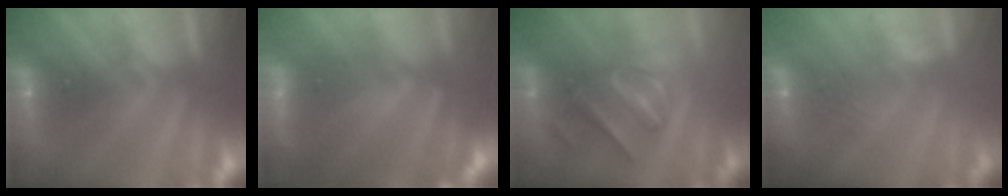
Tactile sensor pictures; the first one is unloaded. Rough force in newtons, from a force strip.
{"total": 6.9}
{"total": 3.0}
{"total": 2.4}